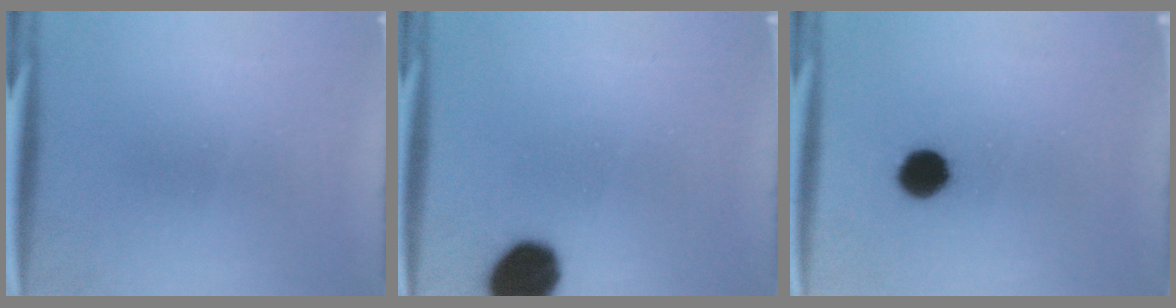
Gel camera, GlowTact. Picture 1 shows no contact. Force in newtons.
{"total": 13.1}
{"total": 6.8}